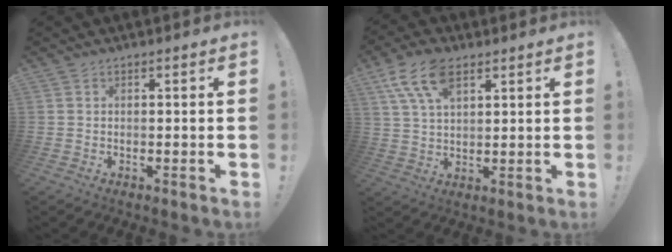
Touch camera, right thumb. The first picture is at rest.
{"total": 11.6, "force": [5.9, 5.9, 8.1], "torque": [-0.159, -0.005, 0.113]}